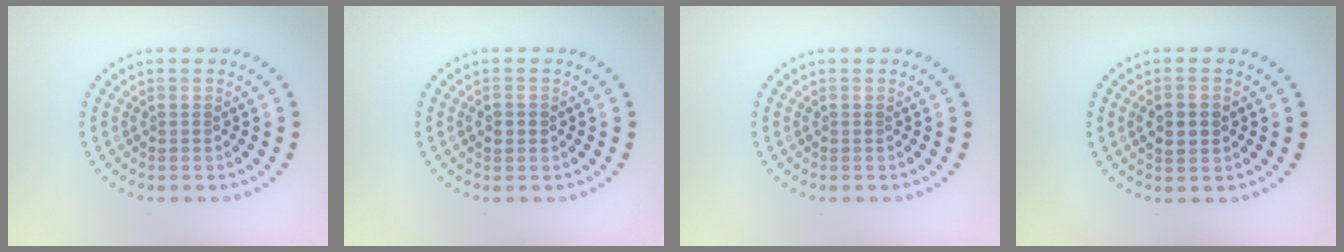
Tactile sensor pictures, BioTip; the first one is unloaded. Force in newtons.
{"total": 1.6, "press": 1.6, "slide": 0.1}
{"total": 0.0}
{"total": 2.6, "press": 2.6, "slide": 0.2}